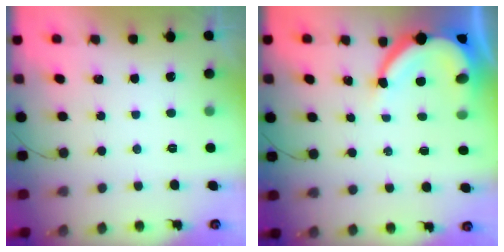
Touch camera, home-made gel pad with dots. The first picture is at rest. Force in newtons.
{"total": 9.9, "press": 9.8, "slide": 1.1}